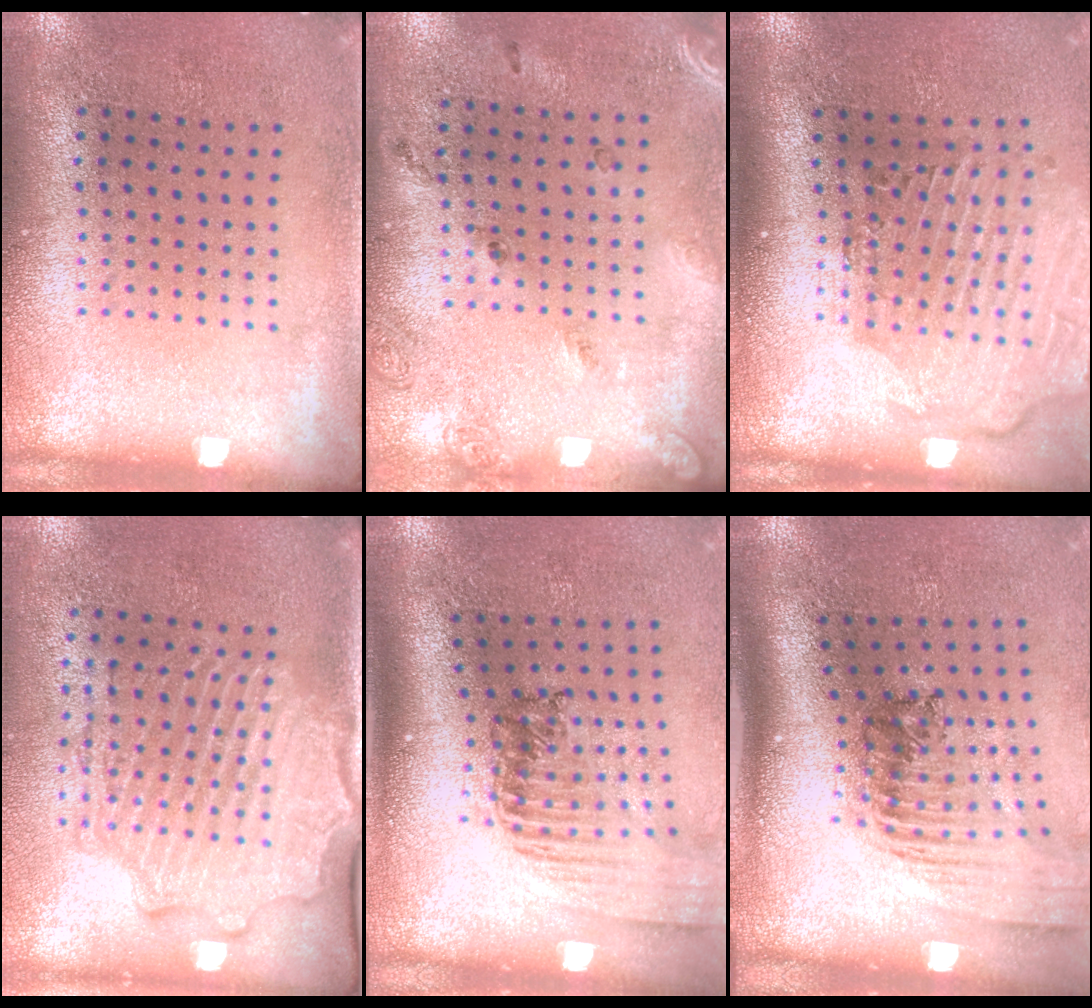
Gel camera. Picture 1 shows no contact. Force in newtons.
{"total": 1.7, "press": 1.1, "slide": 1.3}
{"total": 2.8, "press": 2.3, "slide": 1.7}
{"total": 2.6, "press": 2.3, "slide": 1.2}
{"total": 1.7, "press": 1.5, "slide": 0.7}
{"total": 2.4, "press": 1.7, "slide": 1.7}